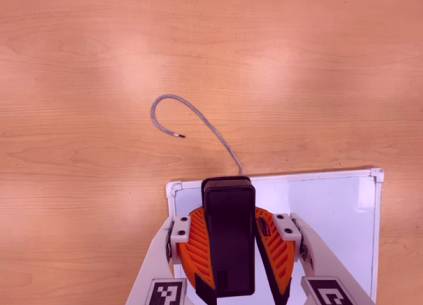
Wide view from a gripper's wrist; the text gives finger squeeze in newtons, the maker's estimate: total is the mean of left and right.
{"total": 9.9, "left": 10.0, "right": 9.8}